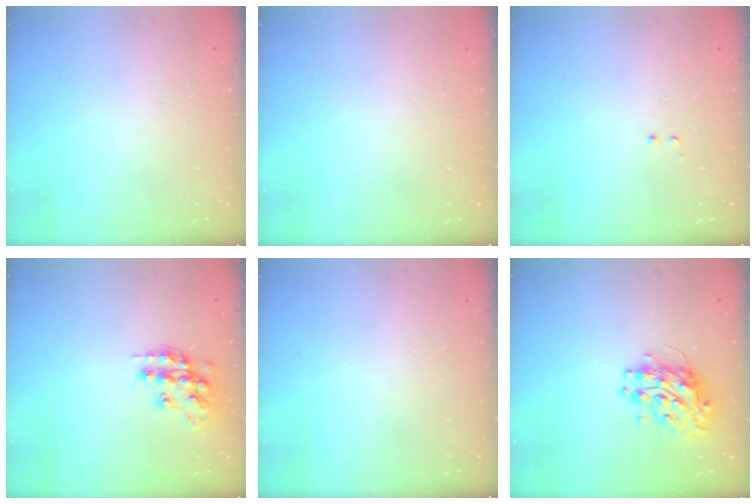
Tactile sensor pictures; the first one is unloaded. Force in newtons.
{"total": 0.0}
{"total": 0.5, "press": 0.5, "slide": 0.3}
{"total": 14.0, "press": 14.0, "slide": 0.6}
{"total": 0.0}
{"total": 10.4, "press": 10.4, "slide": 1.0}